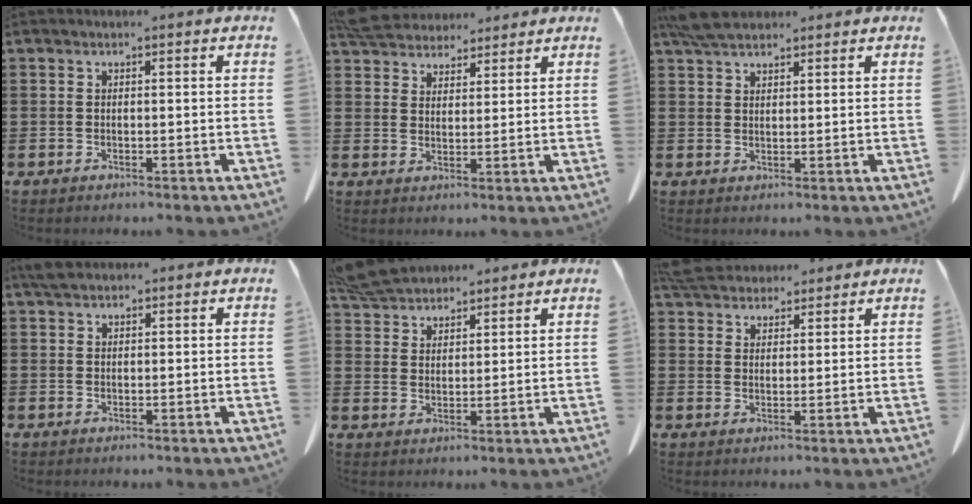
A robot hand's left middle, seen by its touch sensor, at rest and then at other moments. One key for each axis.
{"total": 5.9, "fx": 5.5, "fy": 1.8, "fz": 1.1, "tx": -0.042, "ty": -0.008, "tz": 0.107}
{"total": 4.9, "fx": 4.1, "fy": 1.6, "fz": 2.1, "tx": -0.050, "ty": -0.003, "tz": 0.079}
{"total": 2.1, "fx": 1.7, "fy": 0.9, "fz": 0.9, "tx": -0.023, "ty": 0.003, "tz": 0.035}
{"total": 7.2, "fx": 6.6, "fy": 1.9, "fz": 1.9, "tx": -0.062, "ty": -0.013, "tz": 0.128}
{"total": 5.4, "fx": 5.1, "fy": 1.4, "fz": 1.0, "tx": -0.035, "ty": -0.008, "tz": 0.098}